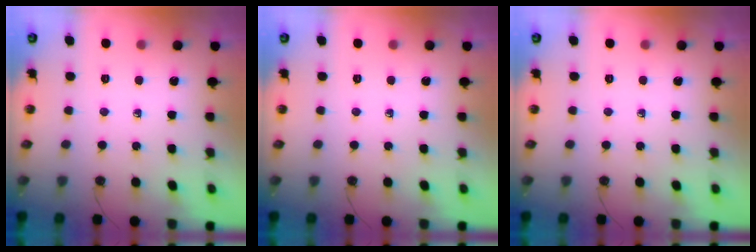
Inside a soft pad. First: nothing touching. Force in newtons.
{"total": 0.0}
{"total": 0.0}